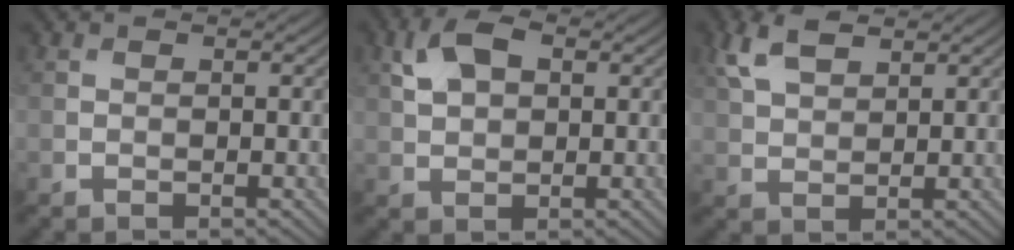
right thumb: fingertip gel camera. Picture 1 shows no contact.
{"total": 5.0, "force": [1.8, 3.0, 3.6], "torque": [-0.082, 0.007, 0.029]}
{"total": 5.3, "force": [3.1, 2.5, 3.5], "torque": [-0.089, 0.009, 0.064]}